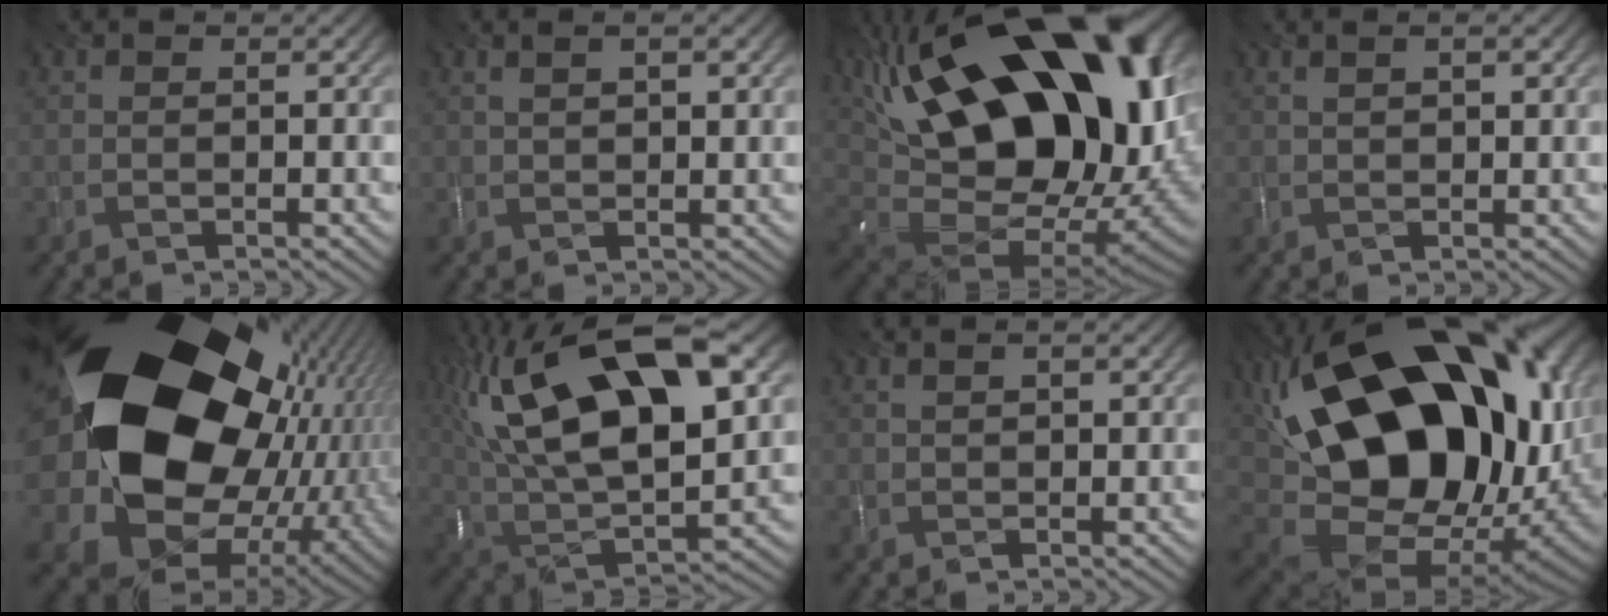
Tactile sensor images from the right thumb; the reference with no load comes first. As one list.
[{"total": 3.1, "force": [1.4, 1.0, 2.6], "torque": [-0.047, 0.002, 0.035]}, {"total": 23.0, "force": [6.7, 12.2, 18.4], "torque": [-0.353, 0.026, 0.125]}, {"total": 2.7, "force": [1.3, 0.9, 2.2], "torque": [-0.041, 0.002, 0.032]}, {"total": 23.9, "force": [3.5, 18.8, 14.3], "torque": [-0.319, -0.084, 0.091]}, {"total": 20.1, "force": [7.5, 9.7, 15.9], "torque": [-0.325, 0.040, 0.129]}, {"total": 2.3, "force": [1.1, 0.8, 1.9], "torque": [-0.036, 0.002, 0.027]}, {"total": 23.1, "force": [5.1, 14.1, 17.5], "torque": [-0.354, -0.001, 0.108]}]